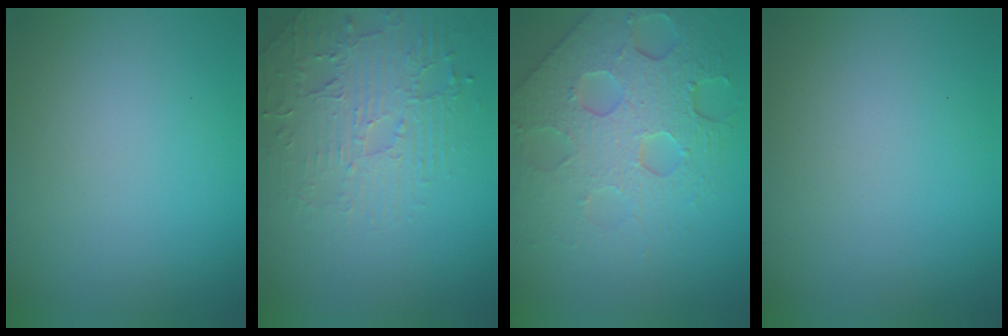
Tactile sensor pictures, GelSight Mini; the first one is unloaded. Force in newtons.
{"total": 2.8, "press": 2.5, "slide": 1.4}
{"total": 8.0, "press": 5.6, "slide": 5.8}
{"total": 0.0}